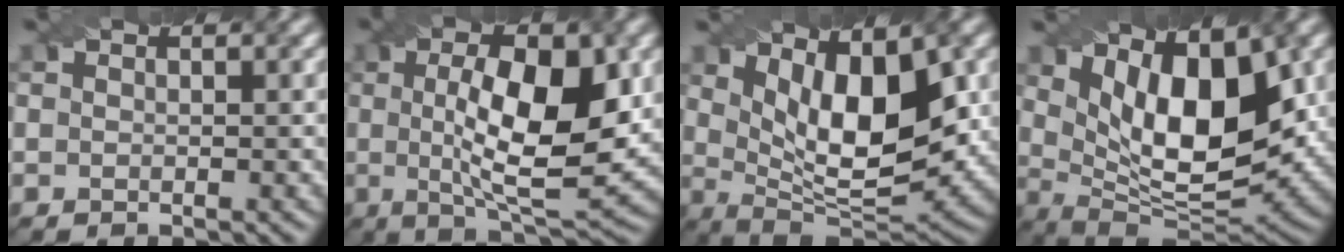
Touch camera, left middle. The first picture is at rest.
{"total": 10.5, "force": [0.9, 3.4, 9.9], "torque": [-0.147, -0.001, 0.019]}
{"total": 10.4, "force": [2.6, 4.5, 9.0], "torque": [-0.134, -0.010, 0.044]}
{"total": 11.5, "force": [3.3, 5.2, 9.7], "torque": [-0.146, -0.008, 0.057]}